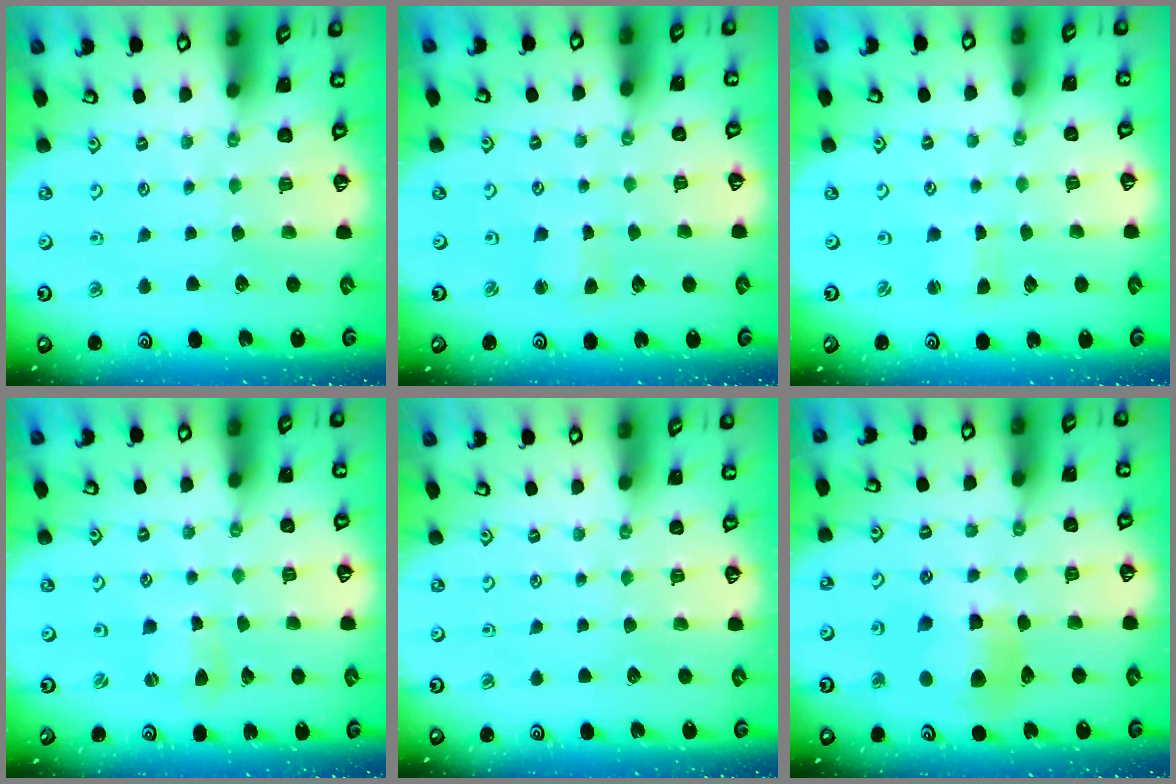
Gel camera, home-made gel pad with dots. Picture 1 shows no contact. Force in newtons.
{"total": 2.7, "press": 2.6, "slide": 0.4}
{"total": 1.1, "press": 1.1, "slide": 0.3}
{"total": 1.7, "press": 1.7, "slide": 0.3}
{"total": 0.0}
{"total": 10.7, "press": 10.6, "slide": 1.5}